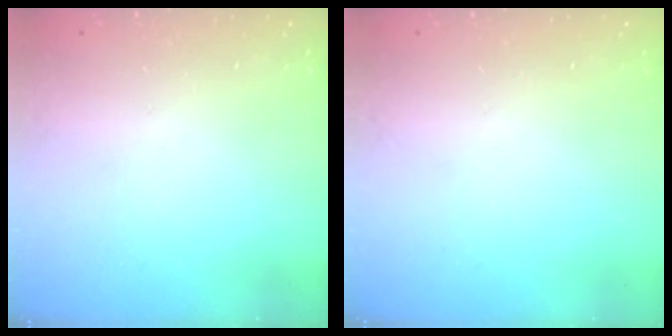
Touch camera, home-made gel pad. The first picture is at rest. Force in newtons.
{"total": 0.0}